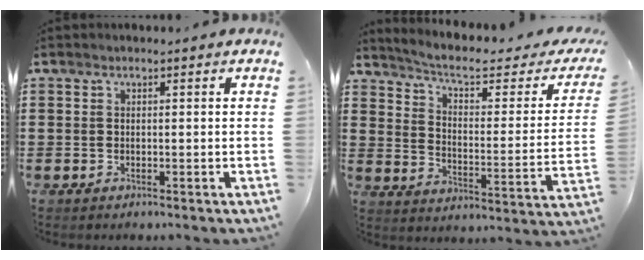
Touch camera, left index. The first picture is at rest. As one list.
[{"total": 5.8, "force": [4.2, 1.0, 3.8], "torque": [-0.094, -0.026, 0.066]}]